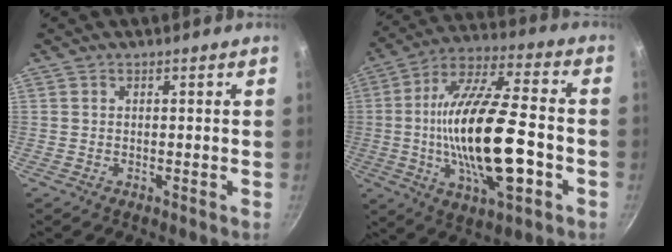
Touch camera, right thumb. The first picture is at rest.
{"total": 23.6, "force": [-4.1, 8.5, 21.6], "torque": [-0.387, 0.020, -0.073]}